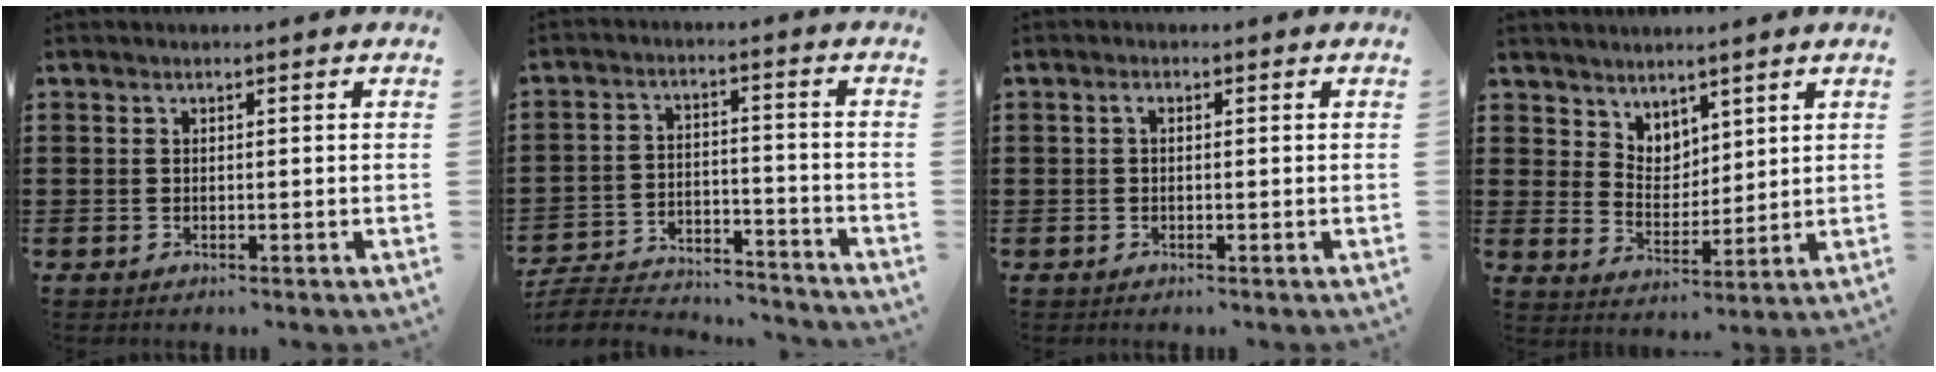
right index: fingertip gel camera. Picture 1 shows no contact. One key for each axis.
{"total": 5.6, "fx": -5.4, "fy": 0.8, "fz": 1.3, "tx": -0.038, "ty": 0.000, "tz": -0.111}
{"total": 0.9, "fx": -0.2, "fy": 0.4, "fz": 0.8, "tx": -0.016, "ty": 0.001, "tz": -0.004}
{"total": 4.5, "fx": 3.8, "fy": 2.5, "fz": -0.2, "tx": -0.016, "ty": -0.010, "tz": 0.072}